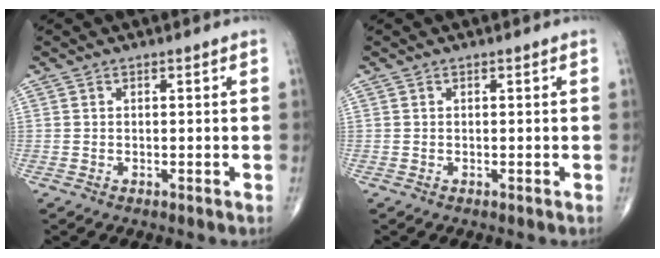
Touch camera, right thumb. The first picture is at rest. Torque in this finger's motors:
{"motor_torque": [0.54, -0.34, -0.23, -0.23, 0.01]}